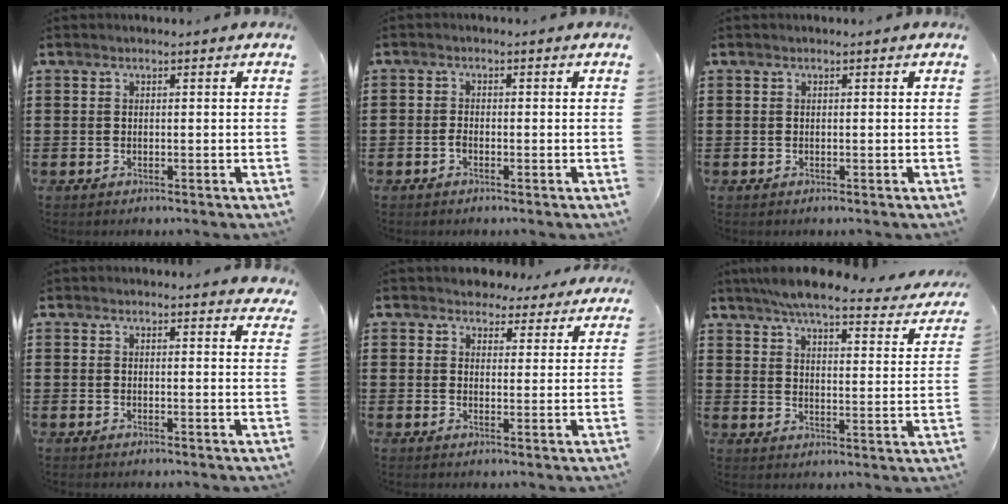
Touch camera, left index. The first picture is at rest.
{"total": 1.2, "force": [-0.8, 0.5, 0.8], "torque": [-0.016, 0.000, -0.016]}
{"total": 0.0}
{"total": 2.1, "force": [2.1, 0.1, 0.1], "torque": [0.000, -0.006, 0.039]}
{"total": 3.9, "force": [3.7, 1.3, 0.2], "torque": [-0.013, -0.010, 0.067]}
{"total": 6.6, "force": [5.7, 0.5, 3.2], "torque": [-0.086, -0.030, 0.098]}